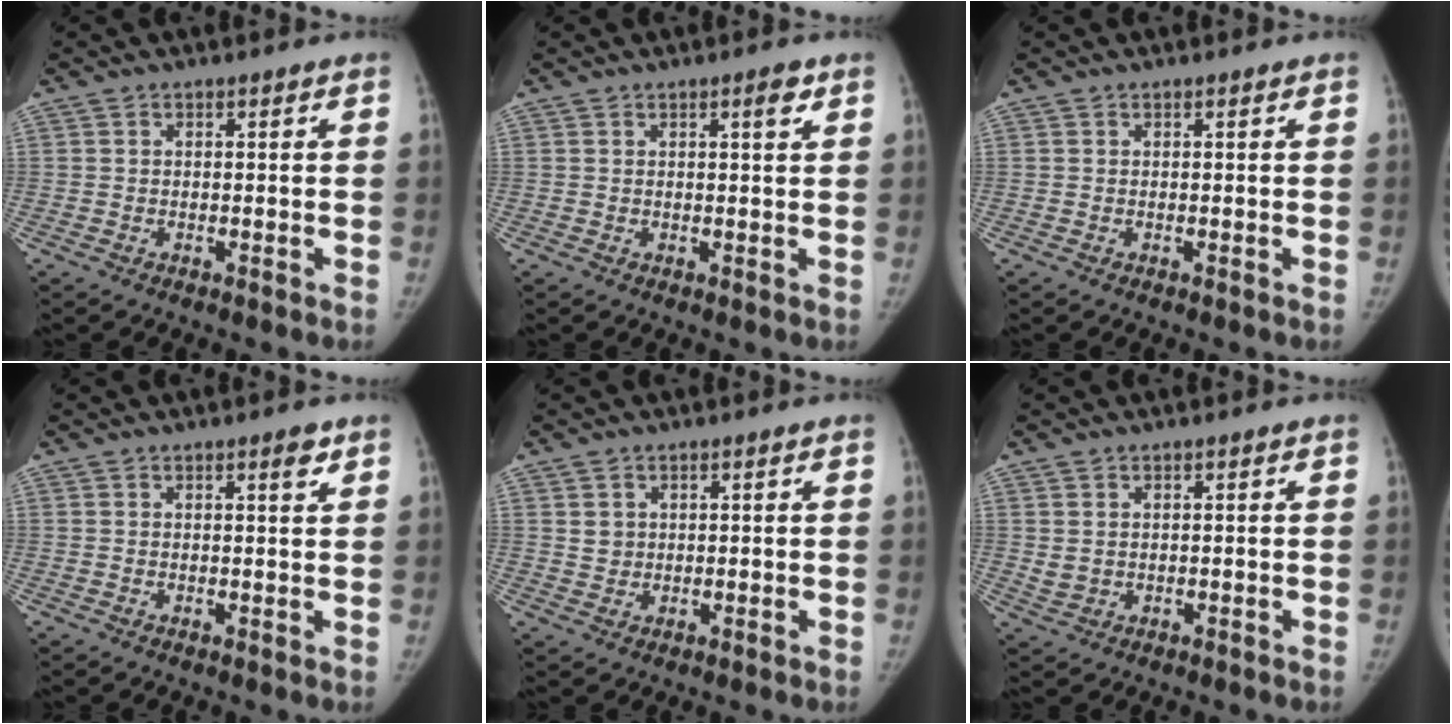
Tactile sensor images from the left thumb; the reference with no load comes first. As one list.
[{"total": 2.1, "force": [1.1, 0.4, 1.7], "torque": [-0.023, -0.004, 0.015]}, {"total": 0.0}, {"total": 2.0, "force": [1.2, 0.4, 1.5], "torque": [-0.017, -0.007, 0.017]}, {"total": 2.1, "force": [0.8, 1.9, 0.6], "torque": [0.000, -0.006, 0.018]}, {"total": 2.0, "force": [0.4, 1.6, 1.1], "torque": [-0.016, -0.004, 0.016]}]